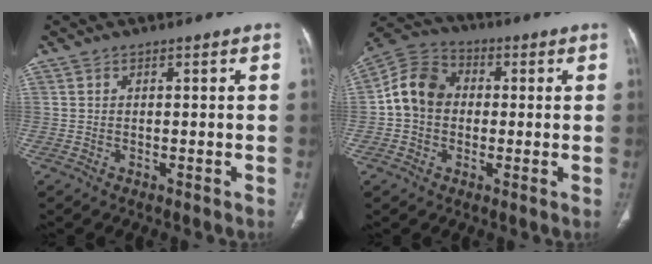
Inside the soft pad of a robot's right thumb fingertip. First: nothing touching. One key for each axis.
{"total": 10.1, "fx": 0.1, "fy": 8.4, "fz": 5.7, "tx": -0.094, "ty": 0.031, "tz": -0.011}